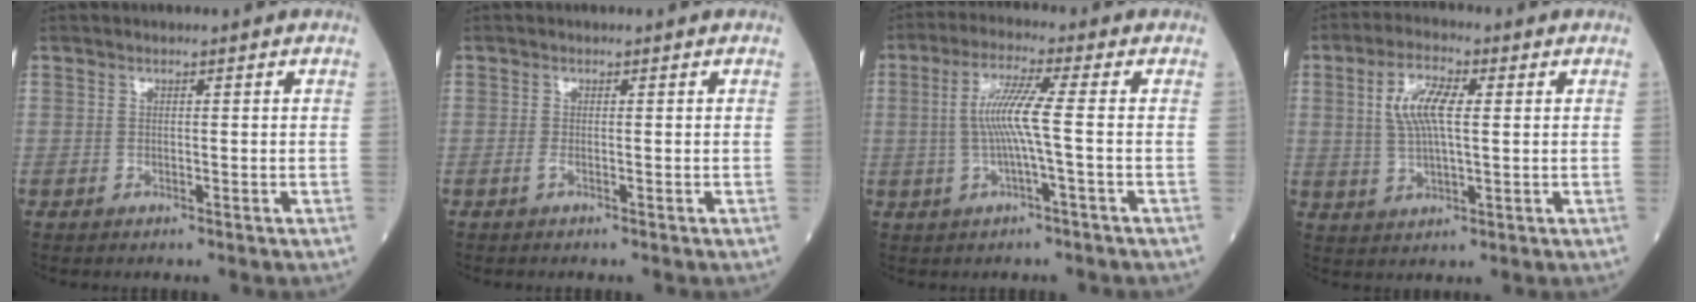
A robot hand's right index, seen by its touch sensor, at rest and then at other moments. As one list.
[{"total": 0.6, "force": [-0.4, -0.1, 0.4], "torque": [-0.007, 0.000, -0.010]}, {"total": 6.8, "force": [-0.3, -0.7, 6.7], "torque": [-0.138, 0.007, -0.006]}, {"total": 7.7, "force": [1.8, 2.1, 7.1], "torque": [-0.150, 0.009, 0.037]}]